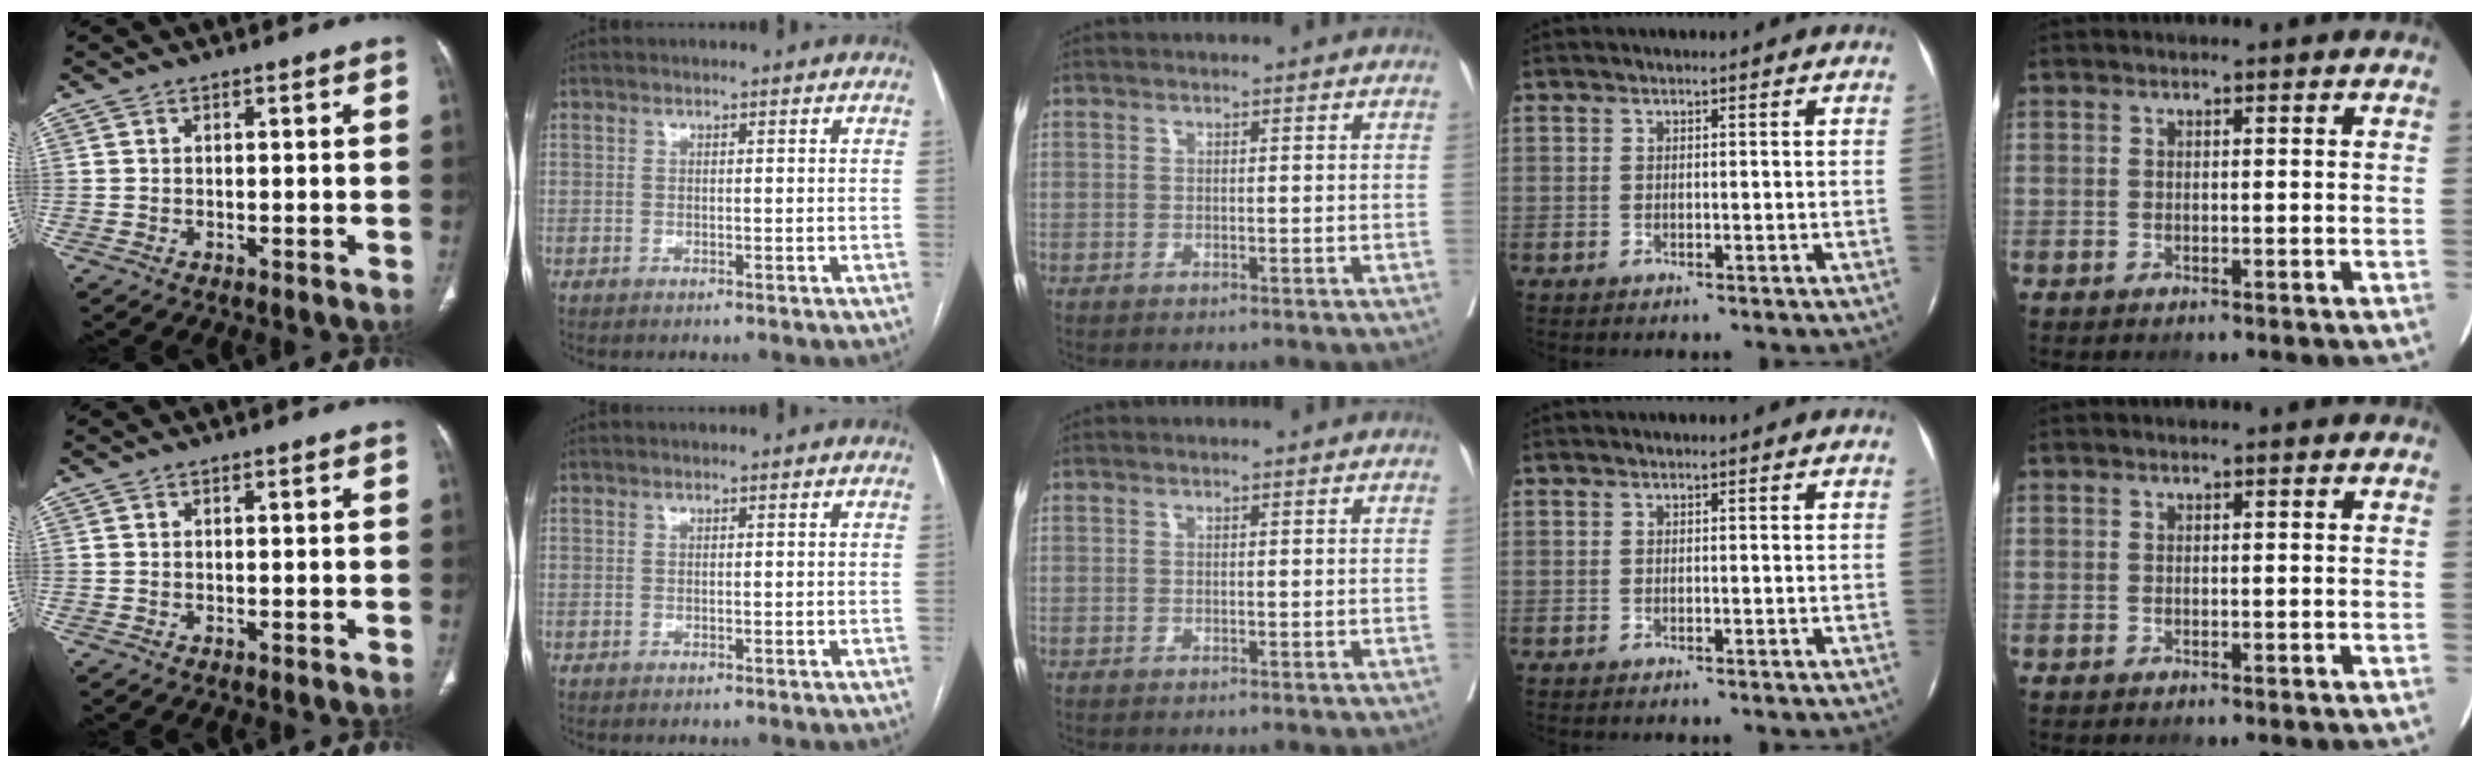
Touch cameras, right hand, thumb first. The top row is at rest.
{}